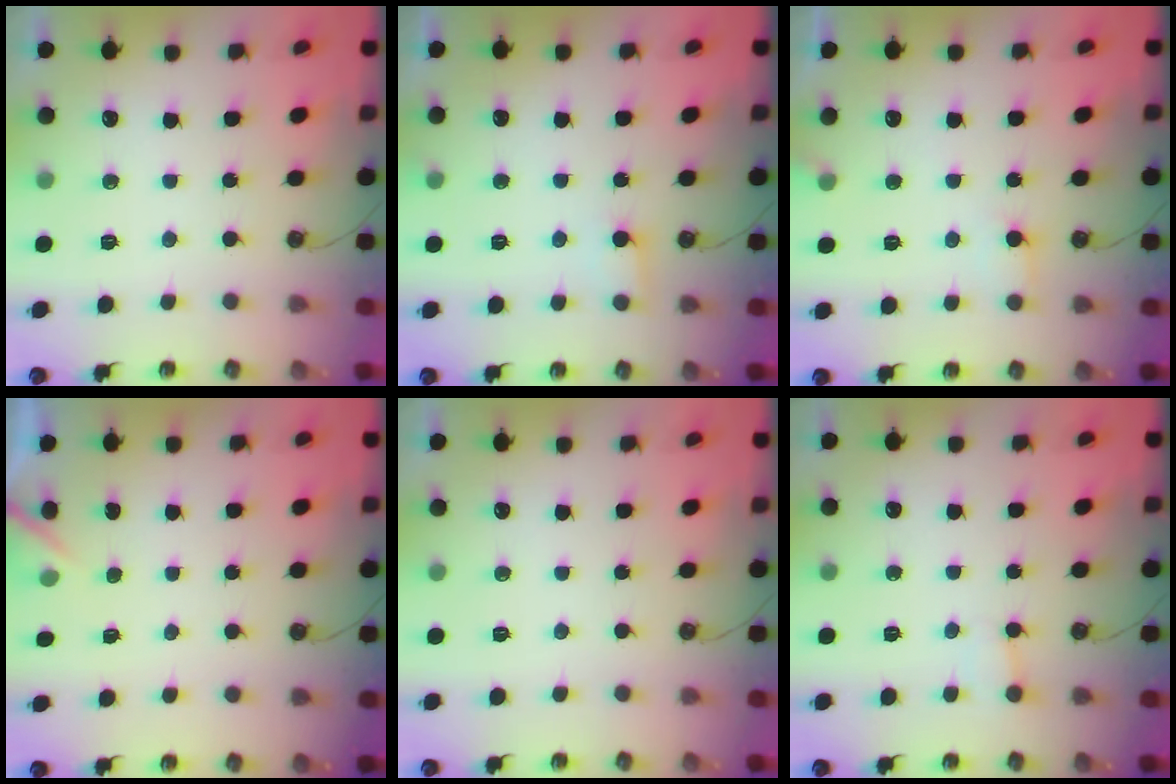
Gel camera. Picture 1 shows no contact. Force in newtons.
{"total": 5.8, "press": 5.8, "slide": 0.5}
{"total": 6.4, "press": 6.4, "slide": 0.6}
{"total": 2.9, "press": 2.9, "slide": 0.3}
{"total": 0.0}
{"total": 3.8, "press": 3.8, "slide": 0.3}